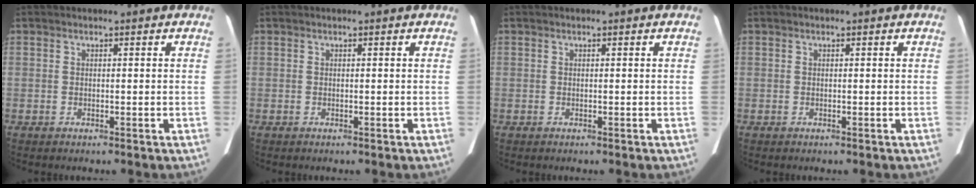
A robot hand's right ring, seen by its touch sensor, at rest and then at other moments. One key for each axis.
{"total": 0.0}
{"total": 0.0}
{"total": 0.0}